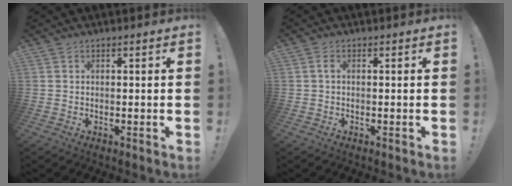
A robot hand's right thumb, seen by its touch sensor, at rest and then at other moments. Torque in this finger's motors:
{"motor_torque": [0.03, 0.06, 0.17, -0.26, 0.05]}